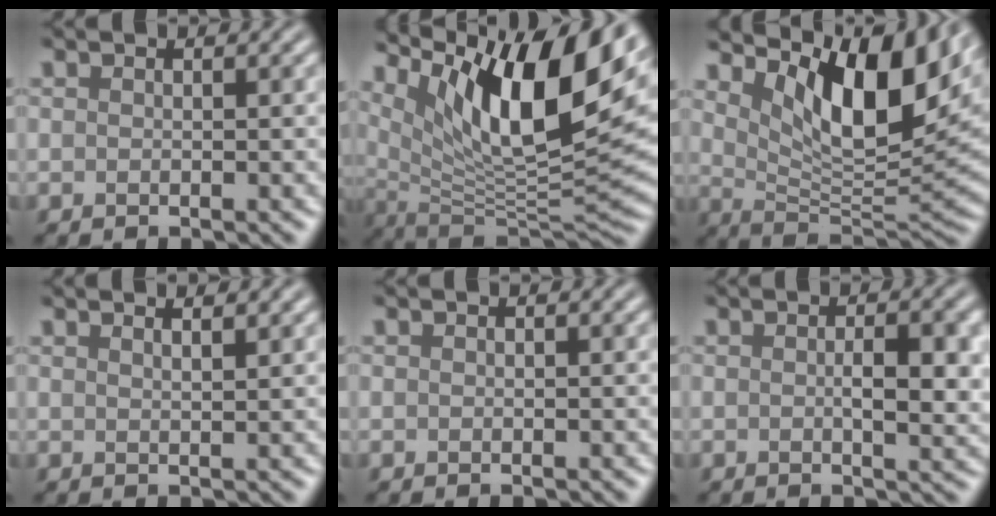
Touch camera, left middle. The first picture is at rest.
{"total": 13.9, "force": [6.6, 3.9, 11.6], "torque": [-0.186, 0.005, 0.122]}
{"total": 10.9, "force": [5.2, 3.7, 8.9], "torque": [-0.138, -0.005, 0.095]}
{"total": 1.6, "force": [1.3, 0.2, 0.7], "torque": [-0.007, 0.004, 0.009]}
{"total": 0.0}
{"total": 3.9, "force": [0.0, 1.3, 3.6], "torque": [-0.062, -0.001, 0.000]}